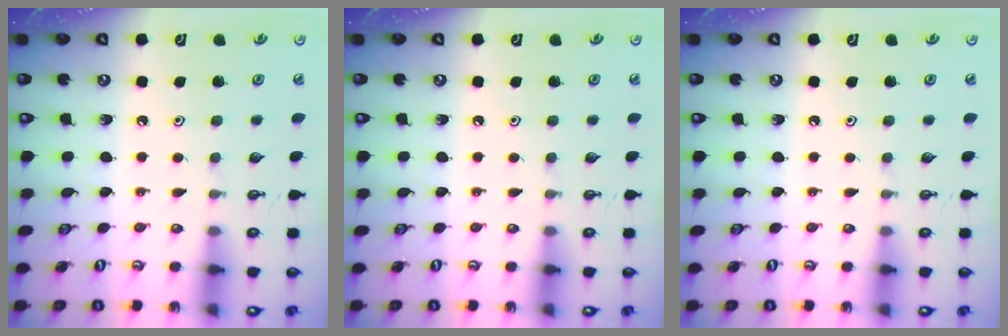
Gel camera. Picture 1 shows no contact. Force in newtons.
{"total": 0.0}
{"total": 0.0}